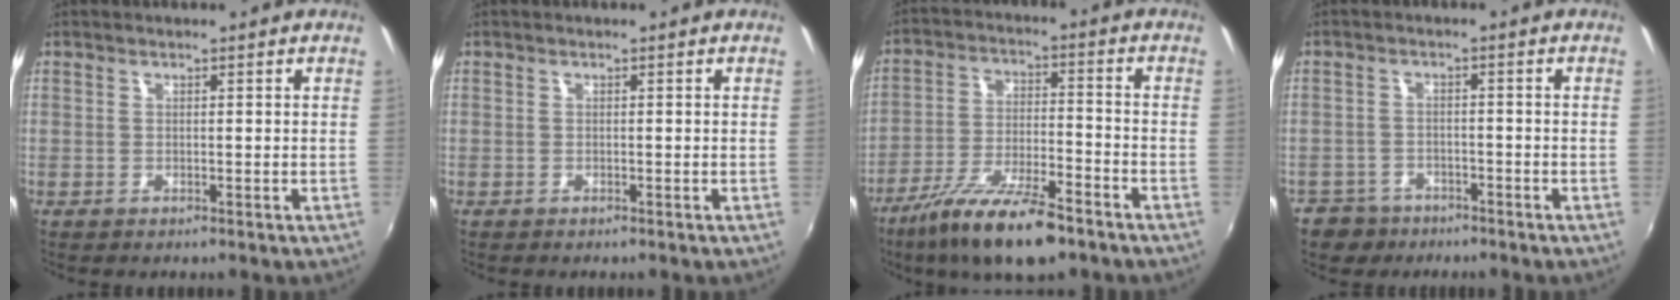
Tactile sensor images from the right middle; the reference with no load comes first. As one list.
[{"total": 0.0}, {"total": 15.0, "force": [-10.7, 3.9, 9.6], "torque": [-0.196, -0.030, -0.190]}, {"total": 6.0, "force": [-4.3, 4.1, 1.0], "torque": [-0.042, 0.008, -0.071]}]